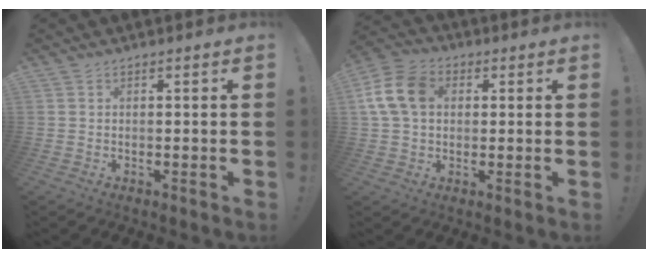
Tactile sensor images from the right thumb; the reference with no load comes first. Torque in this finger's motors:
{"motor_torque": [0.12, 0.25, 0.82, 0.11, 0.04]}